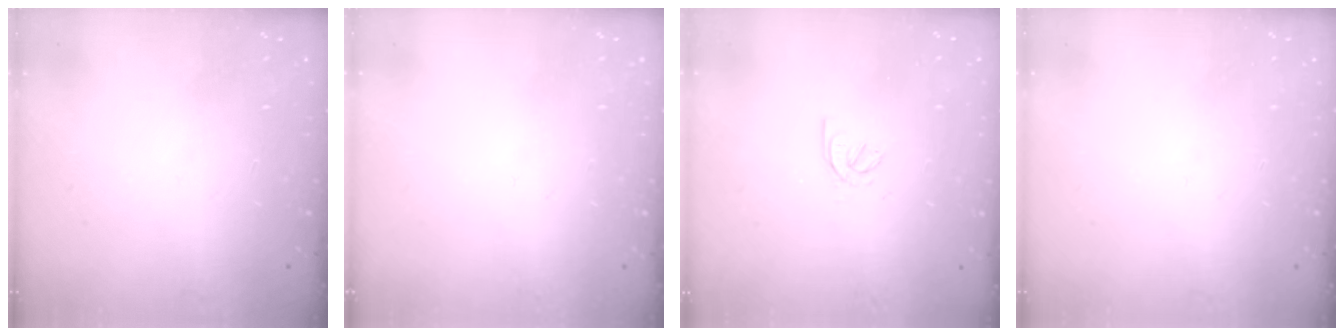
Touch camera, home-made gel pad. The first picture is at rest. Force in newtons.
{"total": 0.0}
{"total": 3.2, "press": 3.2, "slide": 0.7}
{"total": 0.0}